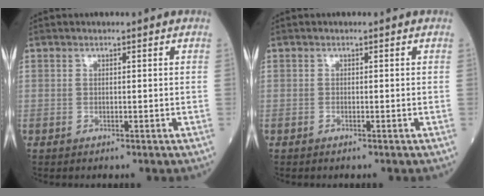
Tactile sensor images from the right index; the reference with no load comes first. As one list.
[{"total": 0.0}]